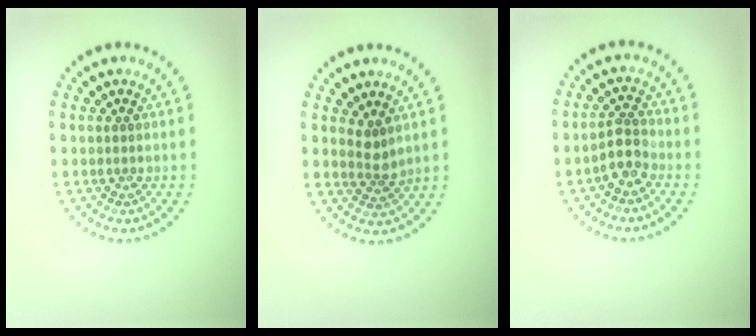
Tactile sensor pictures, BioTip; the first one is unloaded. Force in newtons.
{"total": 2.0, "press": 1.4, "slide": 1.4}
{"total": 2.5, "press": 2.2, "slide": 1.2}